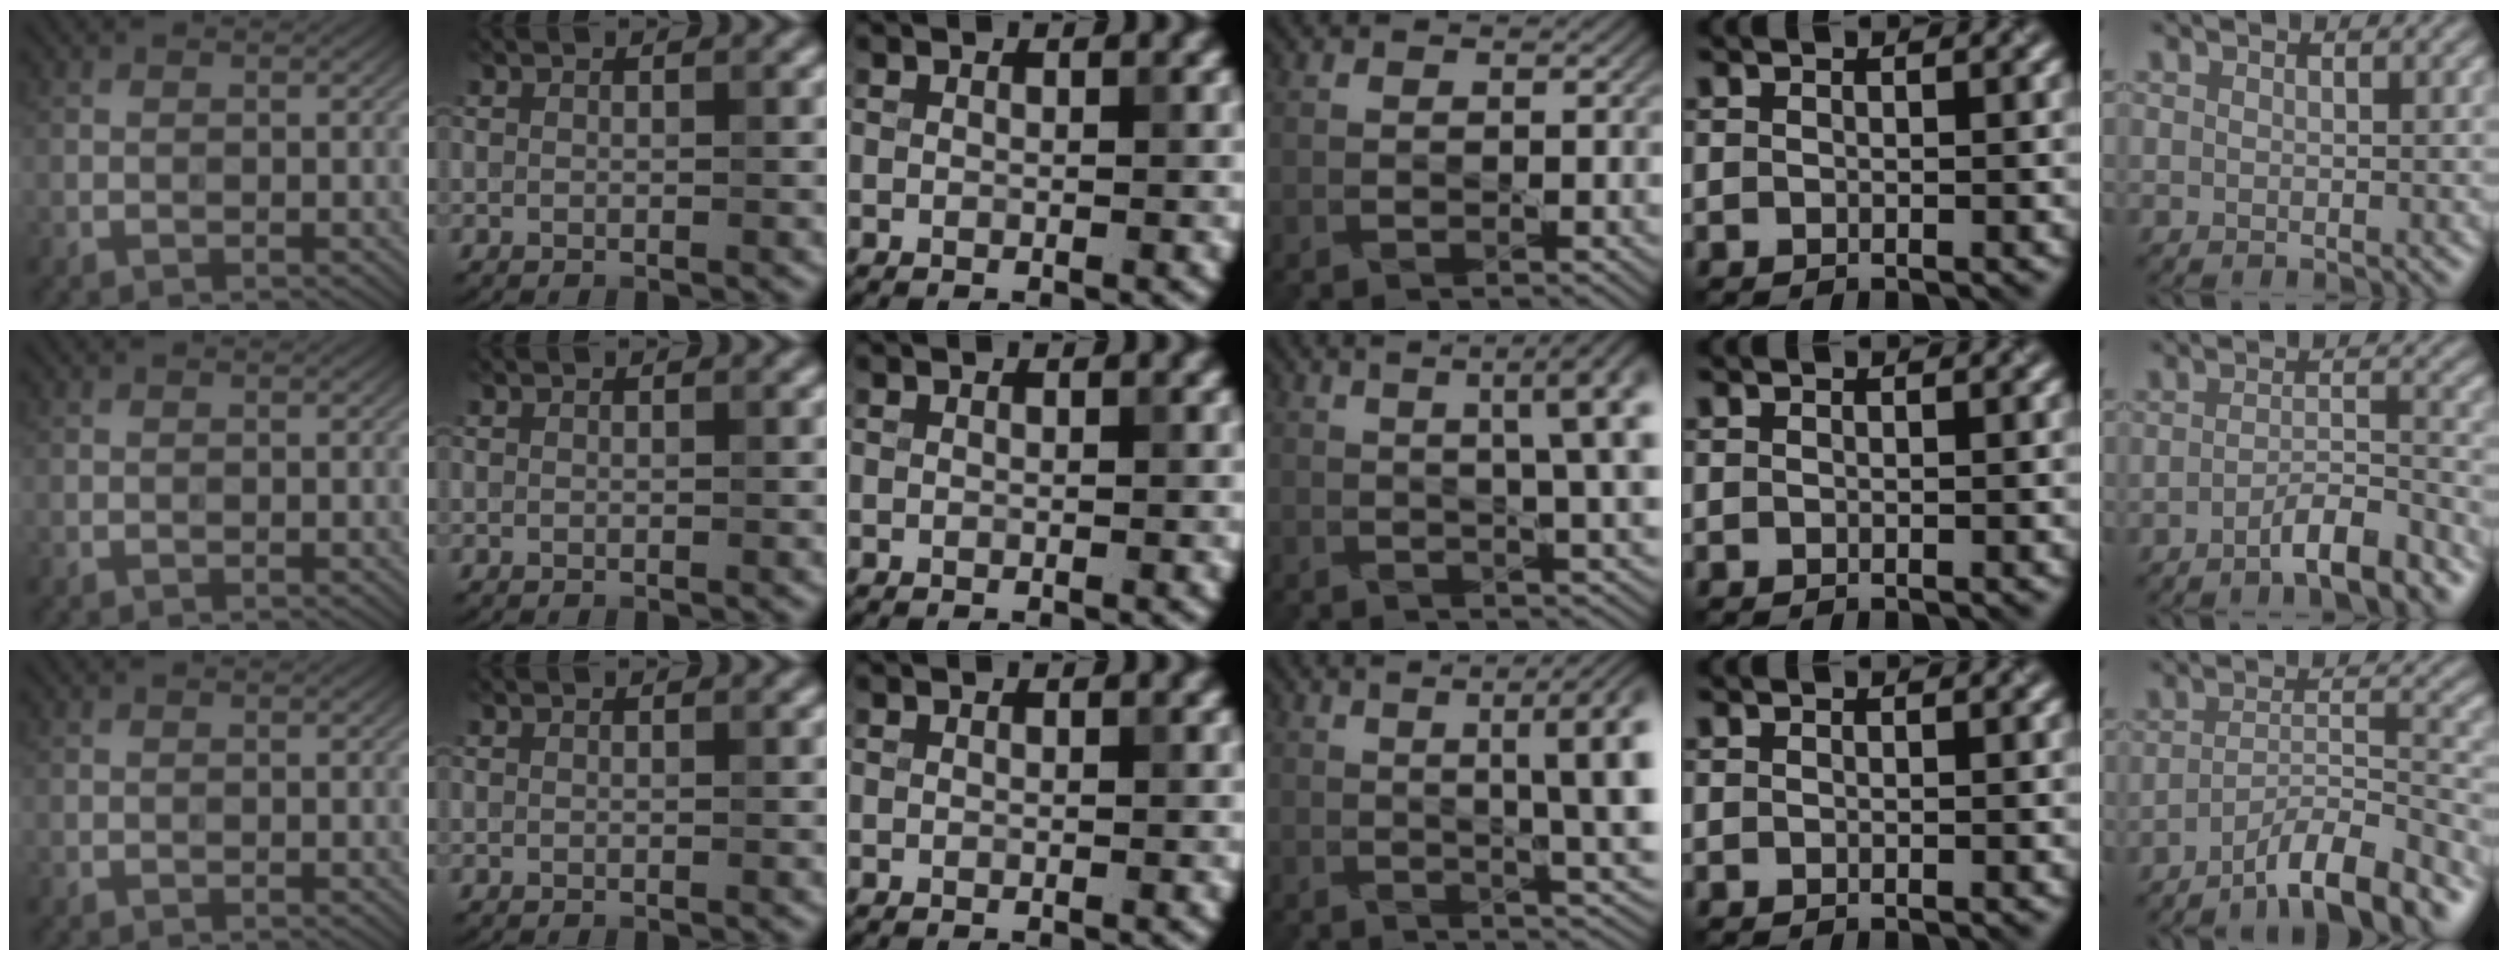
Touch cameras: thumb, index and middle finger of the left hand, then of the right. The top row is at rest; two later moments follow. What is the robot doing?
{"motion": "pour", "object": "measuring cup"}